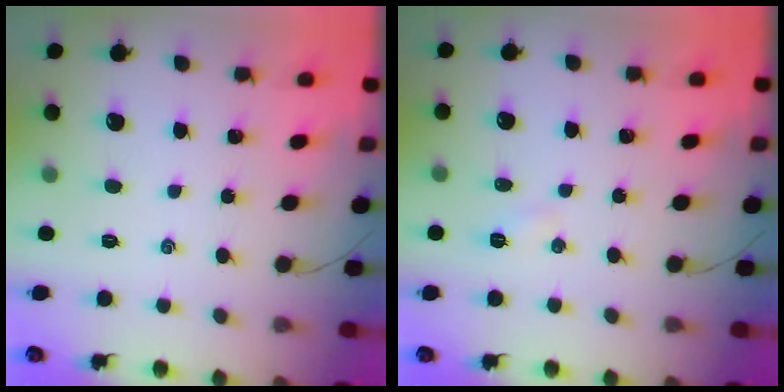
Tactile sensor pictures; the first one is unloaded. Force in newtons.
{"total": 2.4, "press": 2.3, "slide": 0.8}